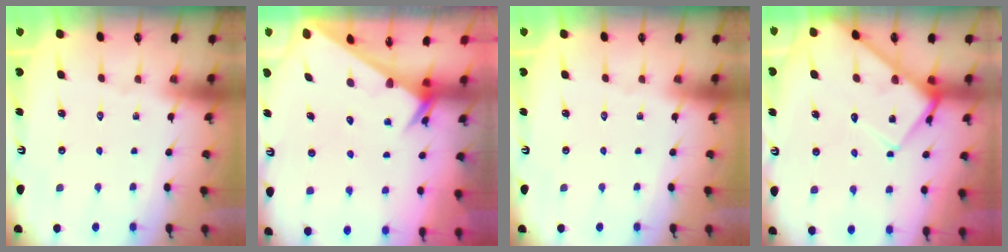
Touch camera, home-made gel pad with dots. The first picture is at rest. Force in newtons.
{"total": 2.5, "press": 2.5, "slide": 0.1}
{"total": 0.0}
{"total": 12.1, "press": 12.1, "slide": 1.1}